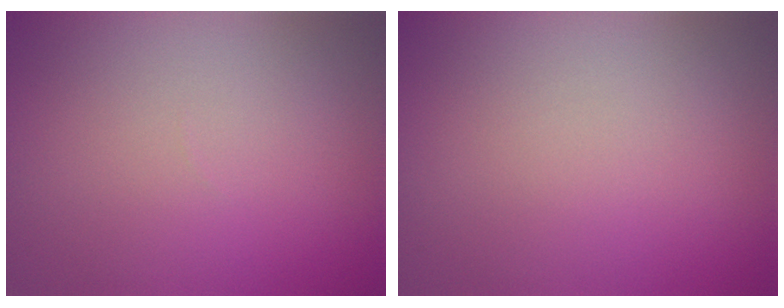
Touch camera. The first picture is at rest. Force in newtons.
{"total": 0.0}